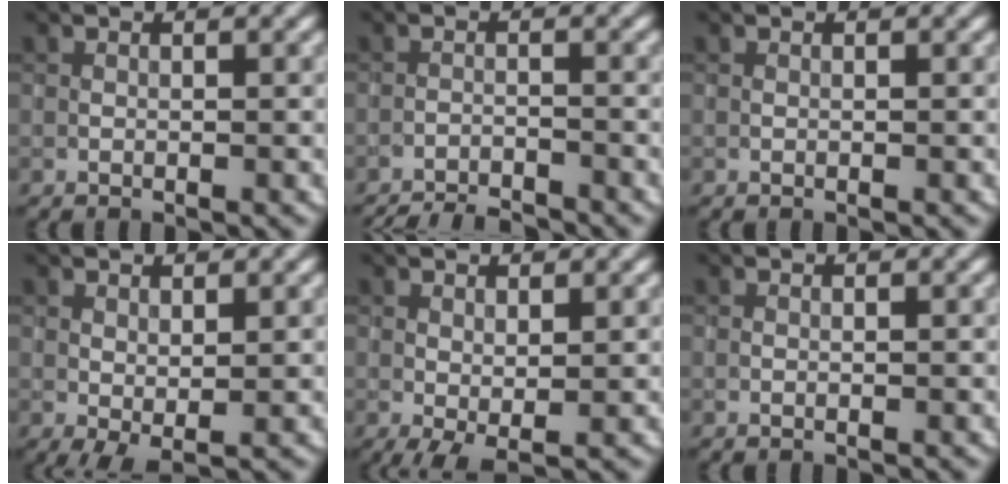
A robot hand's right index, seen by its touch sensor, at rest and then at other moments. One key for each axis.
{"total": 5.6, "fx": -5.4, "fy": 0.8, "fz": 0.8, "tx": -0.011, "ty": -0.006, "tz": -0.079}
{"total": 0.0}
{"total": 1.2, "fx": 0.2, "fy": 0.4, "fz": 1.1, "tx": -0.024, "ty": -0.002, "tz": 0.008}
{"total": 1.4, "fx": 0.0, "fy": 0.4, "fz": 1.3, "tx": -0.031, "ty": -0.003, "tz": 0.001}
{"total": 0.0}